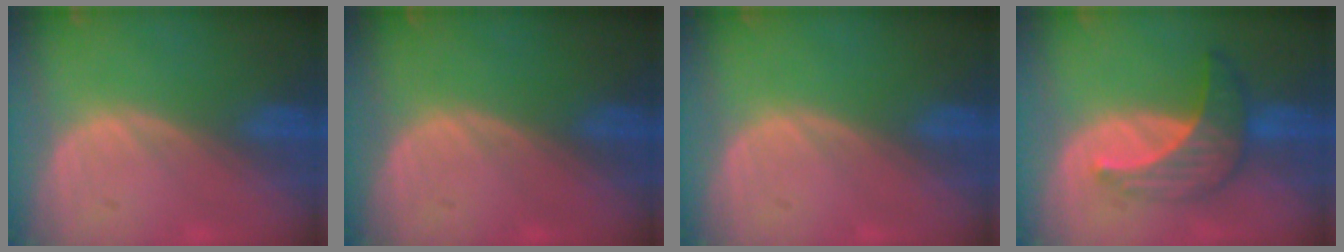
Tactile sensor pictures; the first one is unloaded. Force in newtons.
{"total": 0.0}
{"total": 0.0}
{"total": 7.1, "press": 6.5, "slide": 2.8}